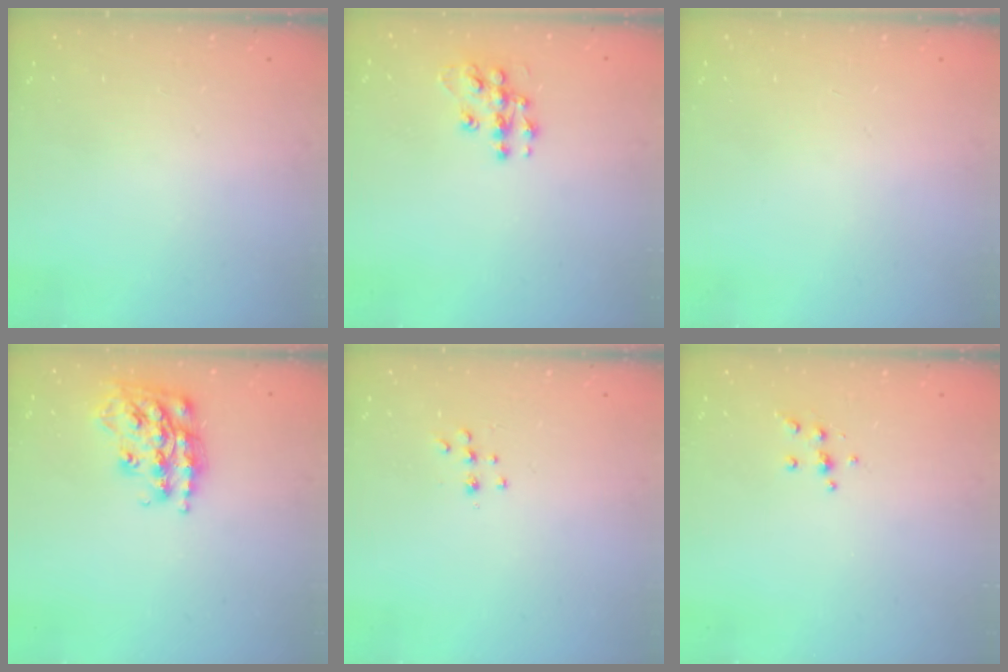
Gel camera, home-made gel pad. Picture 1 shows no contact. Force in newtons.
{"total": 10.2, "press": 10.2, "slide": 0.5}
{"total": 0.0}
{"total": 17.9, "press": 17.8, "slide": 1.1}
{"total": 5.8, "press": 5.8, "slide": 0.4}
{"total": 4.2, "press": 4.2, "slide": 0.4}